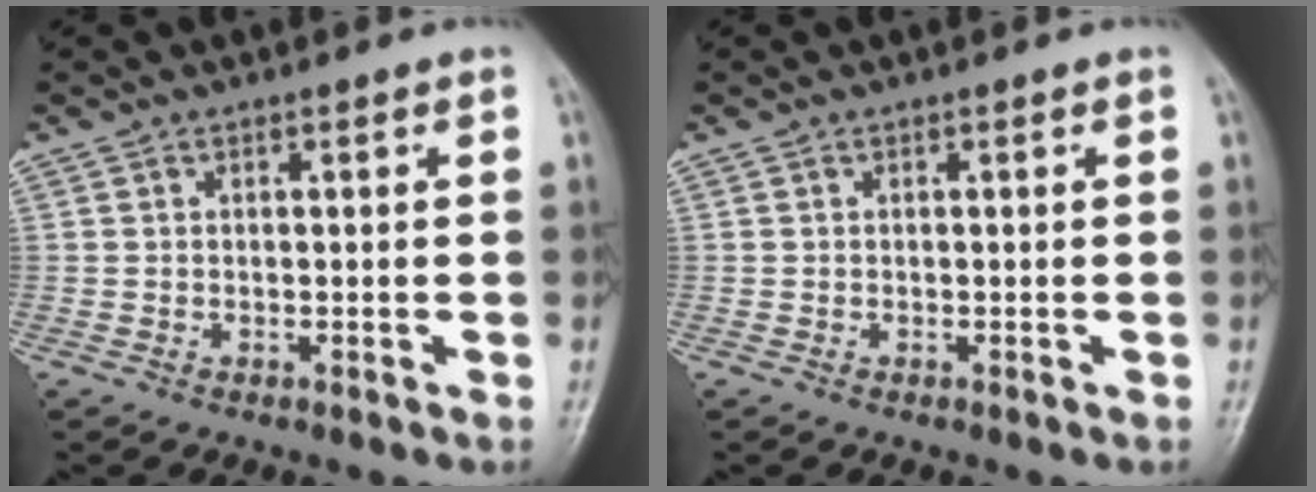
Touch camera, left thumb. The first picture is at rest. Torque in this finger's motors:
{"motor_torque": [0.00, 0.00, 0.00, 0.00, 0.00]}